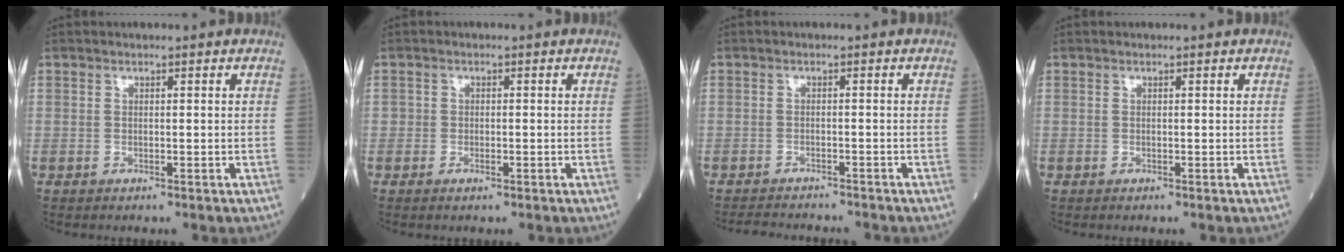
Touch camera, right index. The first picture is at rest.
{"total": 1.4, "force": [-0.6, 0.9, 0.8], "torque": [-0.011, 0.002, -0.006]}
{"total": 7.2, "force": [-6.9, 1.5, 1.3], "torque": [-0.016, -0.001, -0.100]}
{"total": 0.0}